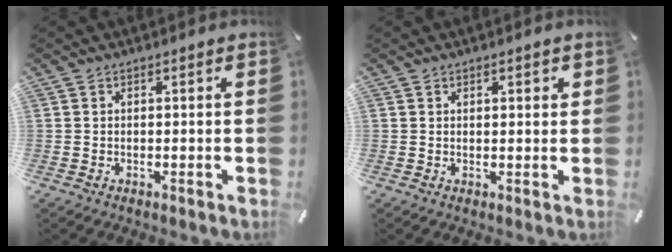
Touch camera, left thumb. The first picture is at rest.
{"total": 1.0, "force": [0.6, 0.7, 0.5], "torque": [-0.002, -0.001, 0.009]}